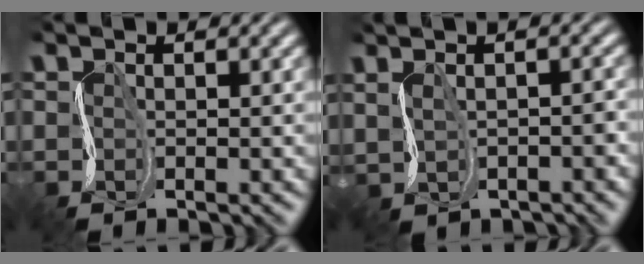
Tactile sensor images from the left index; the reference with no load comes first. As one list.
[{"total": 0.8, "force": [-0.6, -0.3, 0.3], "torque": [-0.012, -0.014, 0.004]}]